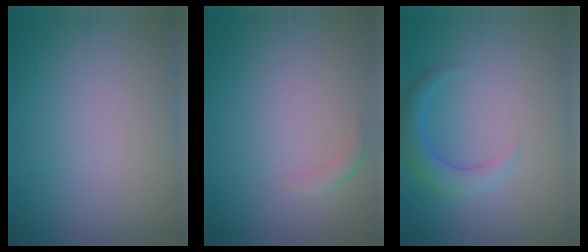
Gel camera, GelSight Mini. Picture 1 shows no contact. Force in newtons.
{"total": 0.8, "press": 0.8, "slide": 0.0}
{"total": 2.4, "press": 2.4, "slide": 0.2}